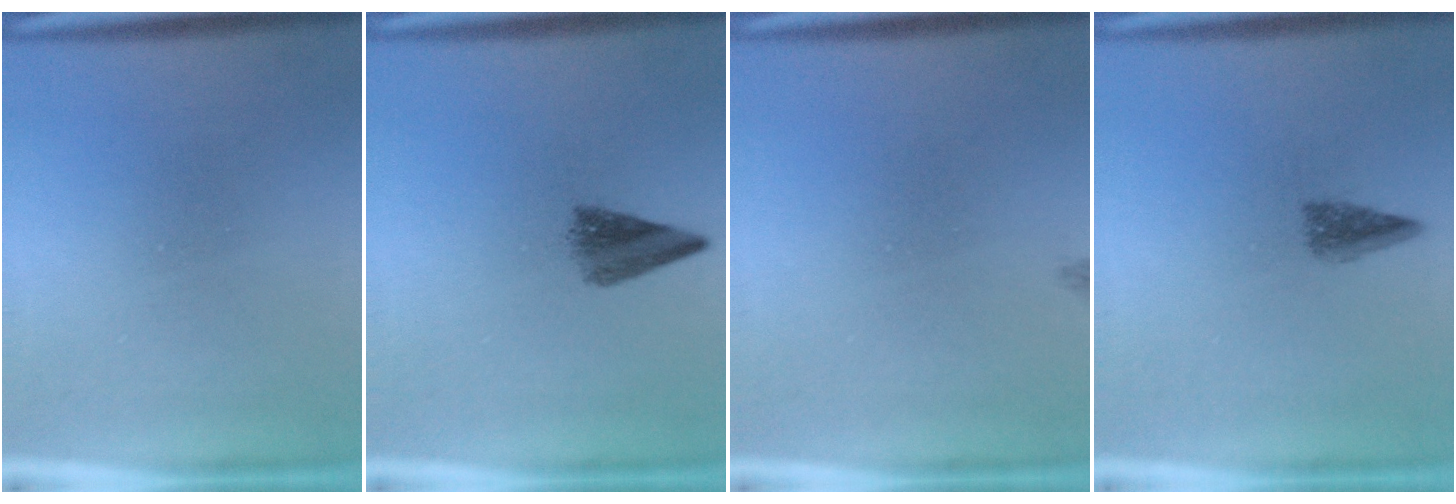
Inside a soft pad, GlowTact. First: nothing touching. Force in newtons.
{"total": 4.0}
{"total": 0.9}
{"total": 2.7}